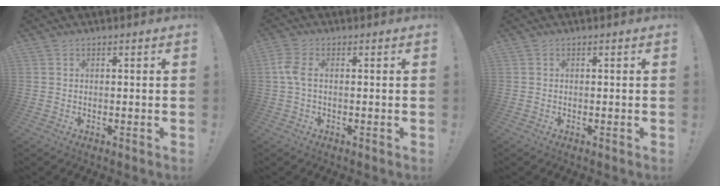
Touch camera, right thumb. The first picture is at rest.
{"total": 4.6, "force": [0.1, 2.3, 4.0], "torque": [-0.094, 0.008, 0.003]}
{"total": 0.0}